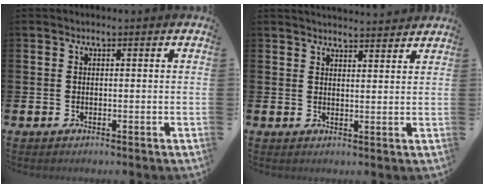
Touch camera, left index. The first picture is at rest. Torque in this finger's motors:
{"motor_torque": [0.34, -1.80, 0.03, -0.01]}